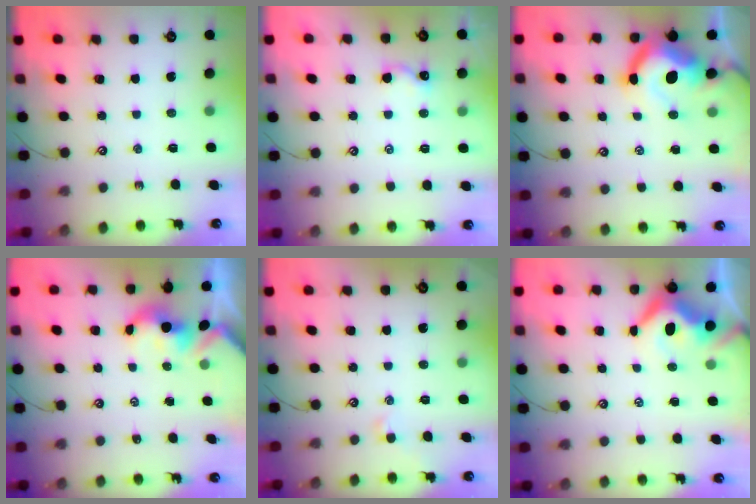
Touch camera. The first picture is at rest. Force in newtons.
{"total": 2.1, "press": 2.1, "slide": 0.3}
{"total": 13.2, "press": 13.0, "slide": 2.1}
{"total": 1.6, "press": 1.6, "slide": 0.2}
{"total": 0.8, "press": 0.7, "slide": 0.4}
{"total": 5.0, "press": 4.8, "slide": 1.4}